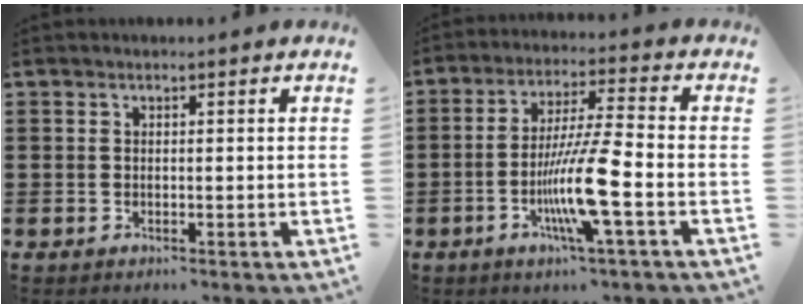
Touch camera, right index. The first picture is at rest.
{"total": 10.7, "force": [-3.8, 0.2, 10.0], "torque": [-0.199, -0.015, -0.076]}